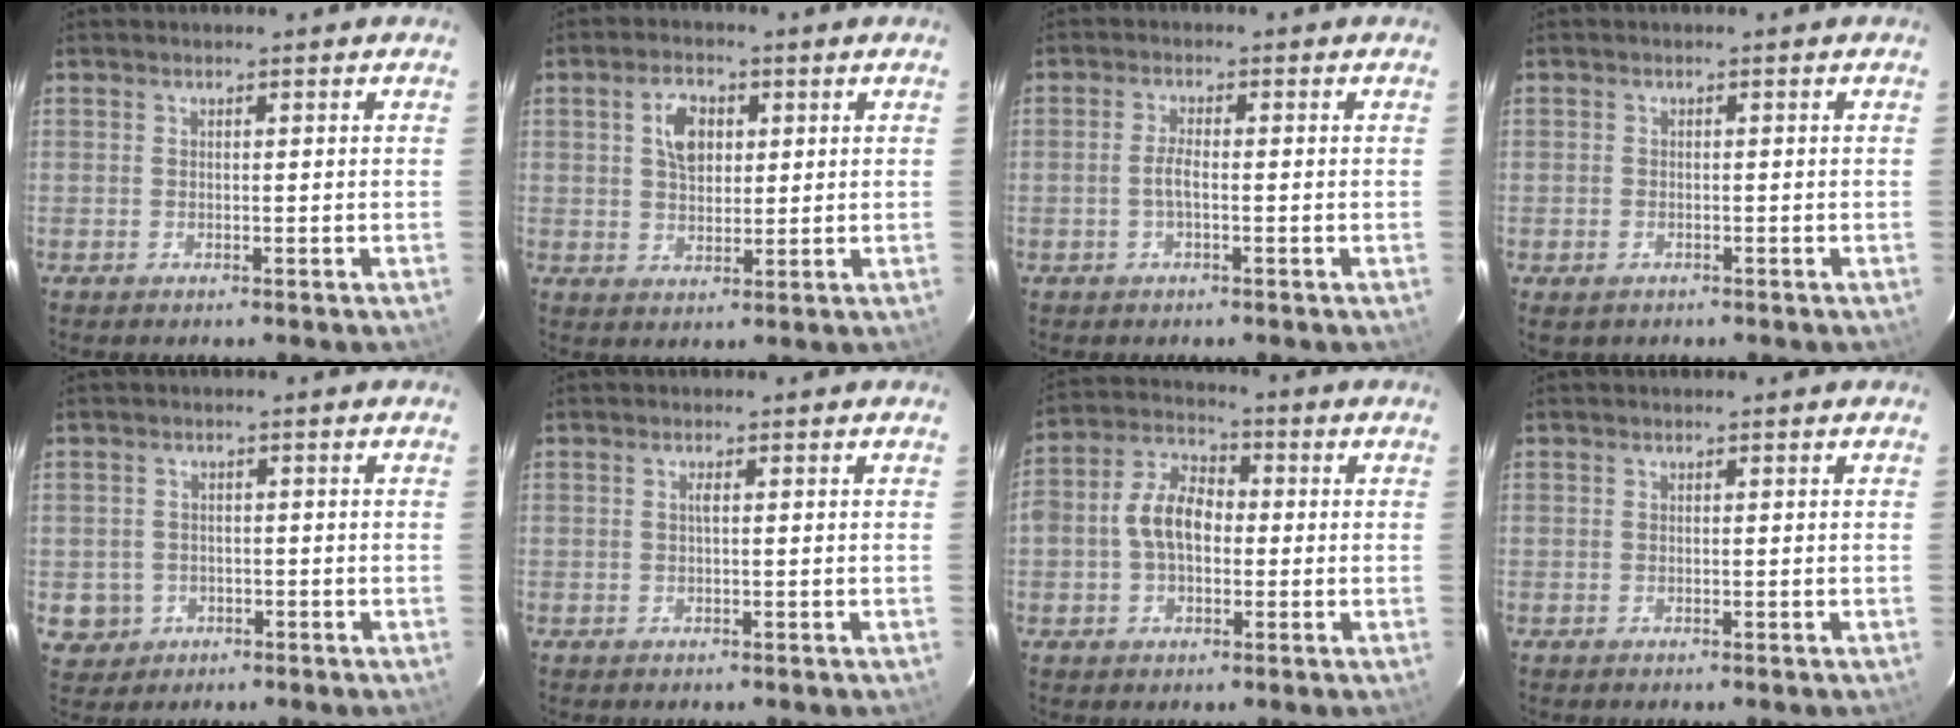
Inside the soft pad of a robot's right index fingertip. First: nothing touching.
{"total": 6.1, "force": [1.8, 3.9, 4.3], "torque": [-0.072, 0.016, 0.036]}
{"total": 2.3, "force": [-0.7, 0.5, 2.1], "torque": [-0.044, 0.000, -0.012]}
{"total": 1.9, "force": [-0.9, 1.5, 0.6], "torque": [-0.012, -0.001, -0.012]}
{"total": 4.9, "force": [-1.2, 4.7, 0.7], "torque": [-0.026, 0.013, -0.004]}
{"total": 0.8, "force": [0.1, 0.0, 0.7], "torque": [-0.014, 0.002, 0.000]}
{"total": 9.2, "force": [-0.6, 6.2, 6.8], "torque": [-0.135, 0.028, -0.013]}
{"total": 0.0}